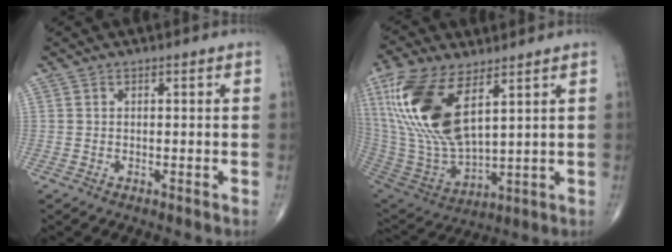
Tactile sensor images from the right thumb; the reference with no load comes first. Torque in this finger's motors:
{"motor_torque": [0.57, 3.83, 2.01, 0.75, 0.73]}